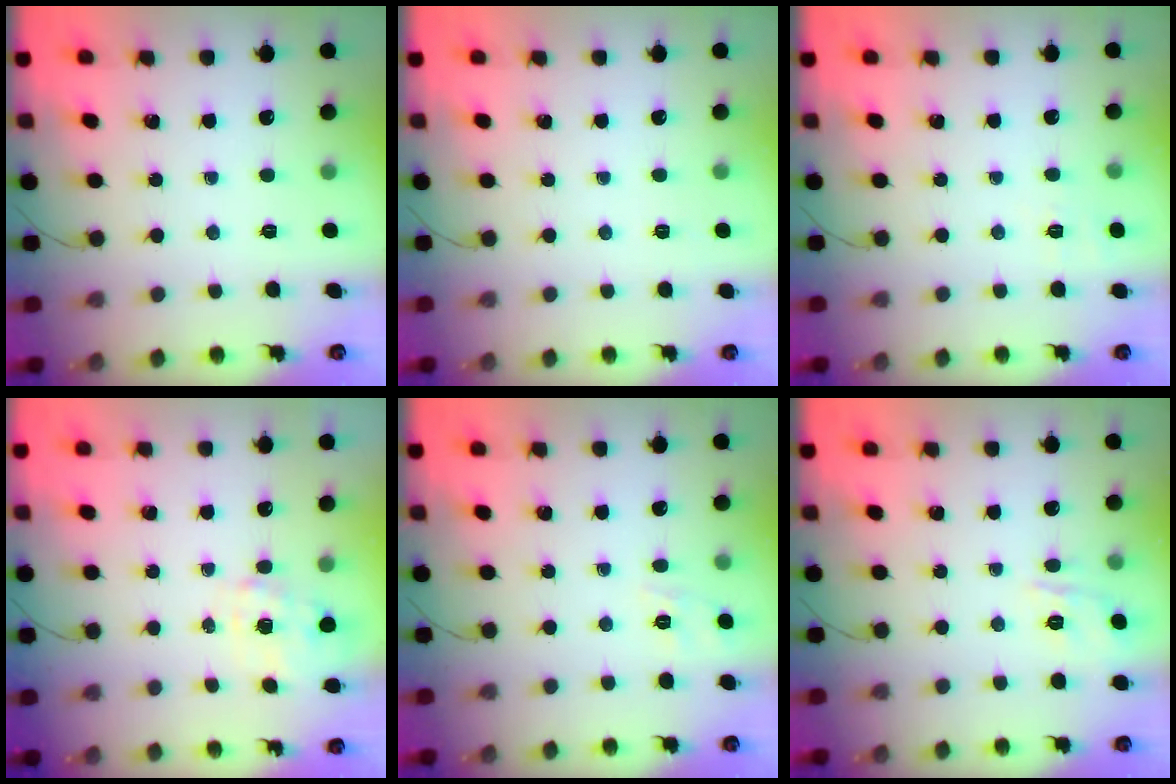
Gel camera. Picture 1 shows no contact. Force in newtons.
{"total": 2.6, "press": 2.3, "slide": 1.2}
{"total": 3.0, "press": 2.4, "slide": 1.8}
{"total": 1.2, "press": 1.1, "slide": 0.5}
{"total": 2.0, "press": 0.8, "slide": 1.9}
{"total": 6.4, "press": 6.3, "slide": 1.3}